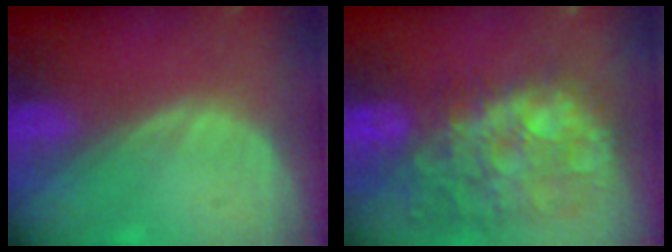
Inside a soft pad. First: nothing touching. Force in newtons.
{"total": 13.4, "press": 11.6, "slide": 6.7}